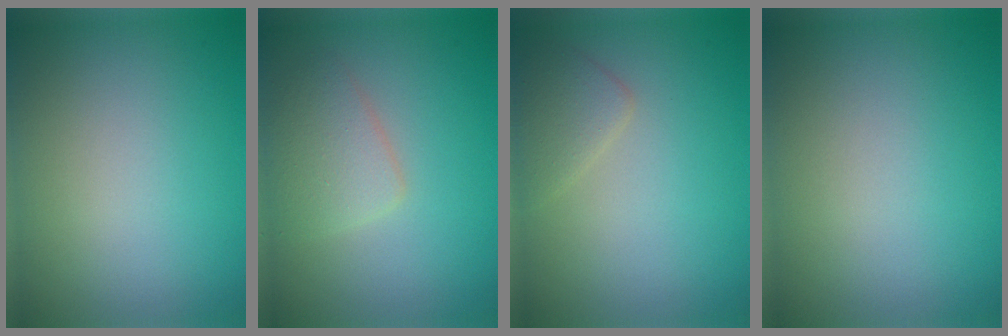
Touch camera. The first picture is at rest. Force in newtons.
{"total": 2.7, "press": 2.7, "slide": 0.1}
{"total": 1.8, "press": 1.8, "slide": 0.0}
{"total": 0.0}